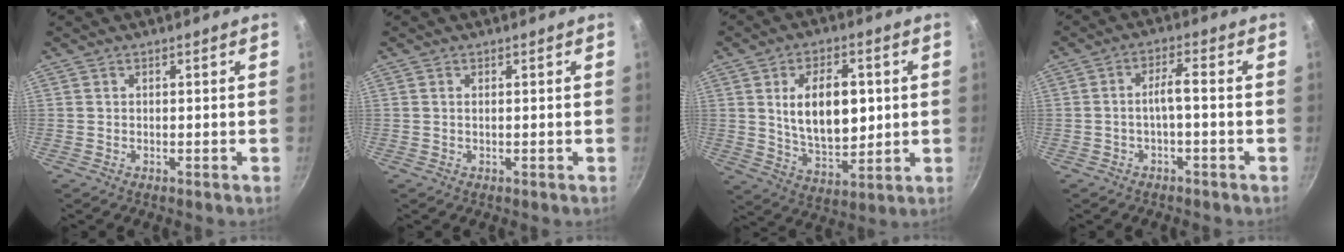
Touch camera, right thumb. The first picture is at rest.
{"total": 0.6, "force": [0.2, 0.2, 0.5], "torque": [-0.010, 0.000, 0.002]}
{"total": 14.4, "force": [2.2, 8.3, 11.6], "torque": [-0.162, -0.016, 0.044]}
{"total": 3.8, "force": [-1.3, 0.8, 3.5], "torque": [-0.072, 0.027, -0.025]}